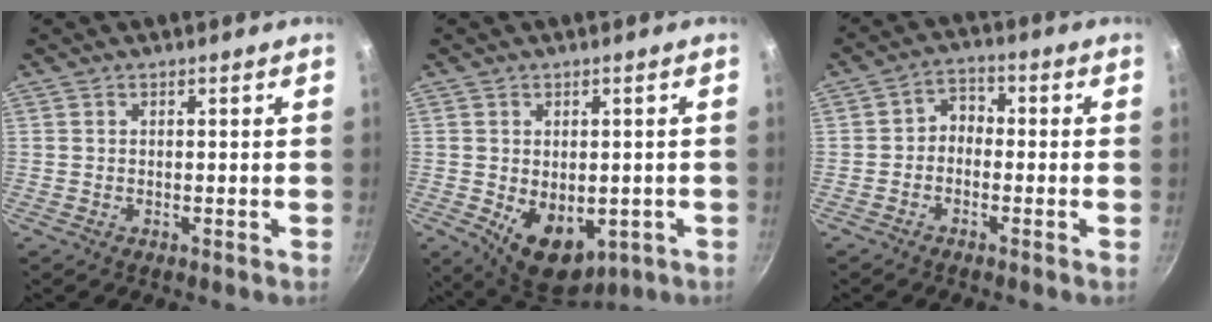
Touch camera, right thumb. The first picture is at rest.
{"total": 11.1, "force": [-2.5, 7.4, 7.9], "torque": [-0.088, -0.012, -0.014]}
{"total": 3.7, "force": [-1.2, 2.9, 2.1], "torque": [-0.020, 0.027, -0.032]}